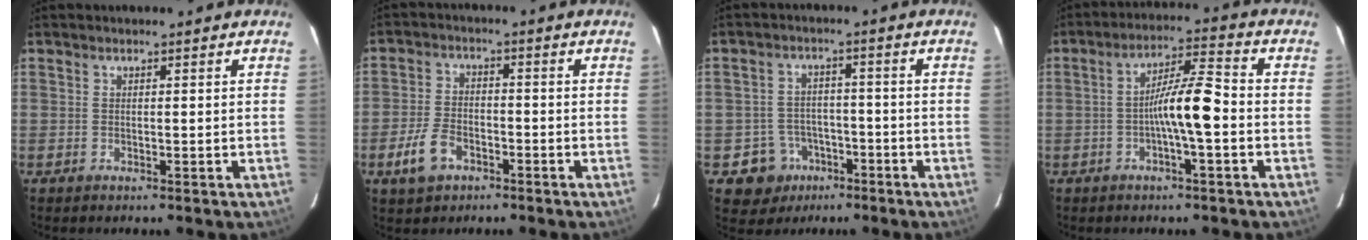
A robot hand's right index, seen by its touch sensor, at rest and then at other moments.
{"total": 6.0, "force": [-3.1, 3.6, 3.7], "torque": [-0.090, 0.001, -0.054]}
{"total": 6.4, "force": [-2.9, 5.7, 0.7], "torque": [-0.011, 0.011, -0.036]}
{"total": 7.9, "force": [-1.6, 0.6, 7.7], "torque": [-0.137, 0.019, -0.031]}